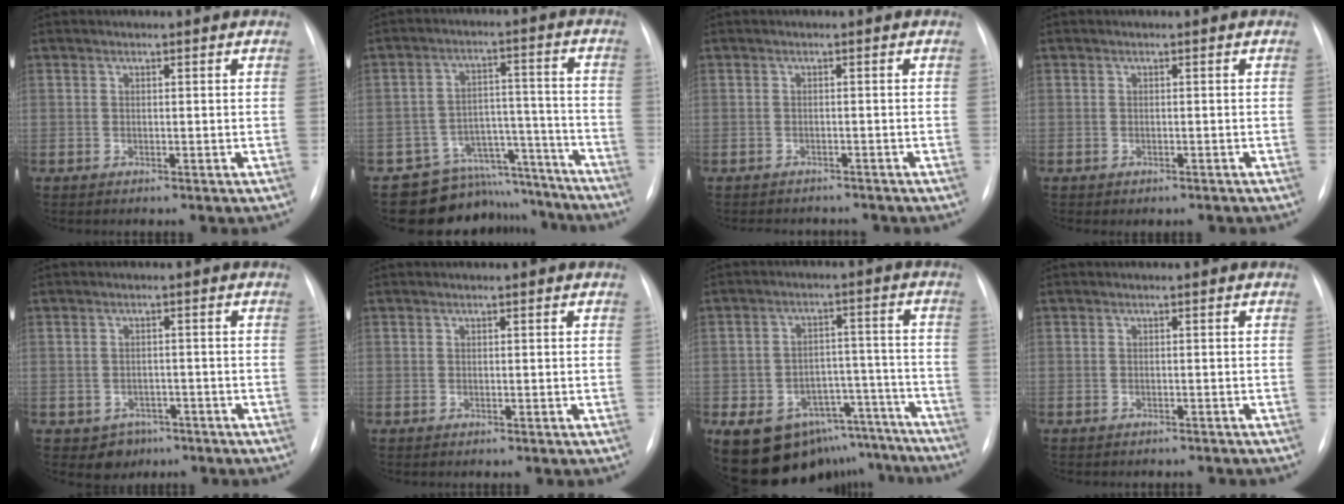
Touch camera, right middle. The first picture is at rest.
{"total": 11.9, "force": [-10.9, 4.9, -0.7], "torque": [0.038, 0.072, -0.150]}
{"total": 4.8, "force": [-4.4, 1.8, 0.7], "torque": [-0.005, 0.002, -0.053]}
{"total": 1.2, "force": [-0.9, 0.6, 0.3], "torque": [-0.004, 0.000, -0.011]}
{"total": 3.3, "force": [-1.8, 2.7, 0.3], "torque": [-0.001, 0.011, -0.020]}
{"total": 0.0}
{"total": 16.8, "force": [-12.9, 9.4, 5.1], "torque": [-0.067, 0.055, -0.165]}
{"total": 4.2, "force": [-3.8, 1.4, 1.2], "torque": [-0.014, 0.000, -0.042]}